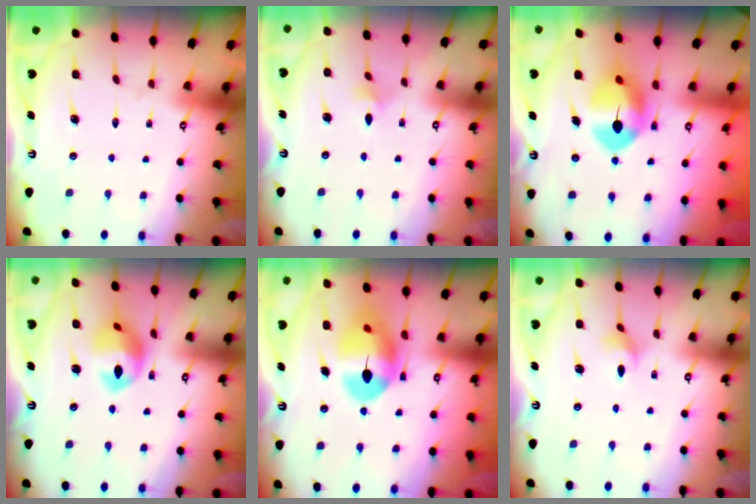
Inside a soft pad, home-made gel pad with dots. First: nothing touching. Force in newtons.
{"total": 2.7, "press": 2.6, "slide": 0.5}
{"total": 8.8, "press": 8.7, "slide": 1.6}
{"total": 12.8, "press": 12.7, "slide": 1.7}
{"total": 13.5, "press": 13.4, "slide": 2.0}
{"total": 3.0, "press": 2.9, "slide": 0.6}